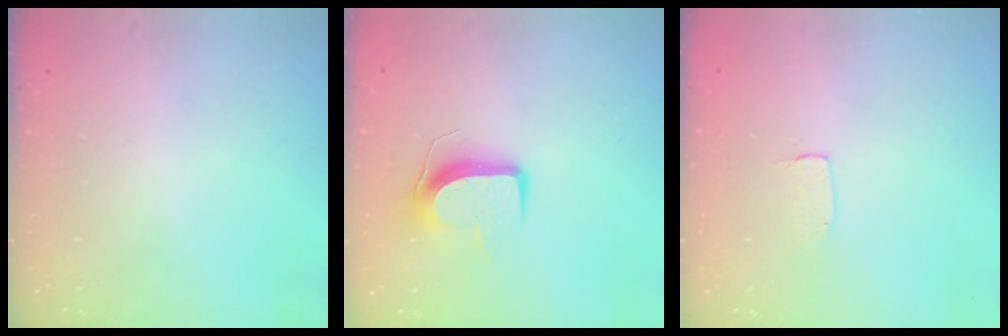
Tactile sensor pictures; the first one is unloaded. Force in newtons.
{"total": 9.3, "press": 9.3, "slide": 0.6}
{"total": 3.4, "press": 3.4, "slide": 0.1}